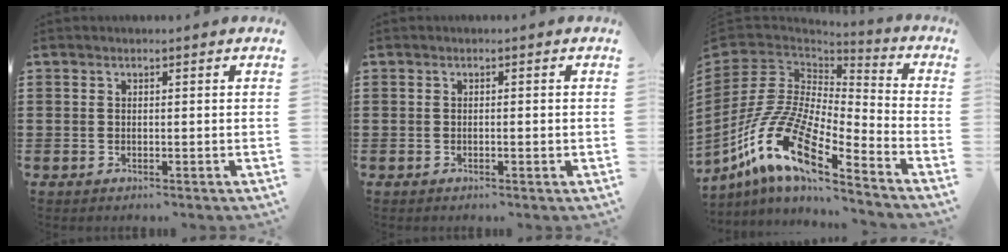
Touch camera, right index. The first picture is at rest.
{"total": 0.7, "force": [-0.2, 0.1, 0.6], "torque": [-0.011, -0.004, -0.003]}
{"total": 15.6, "force": [-9.7, 5.3, 11.0], "torque": [-0.259, -0.003, -0.196]}